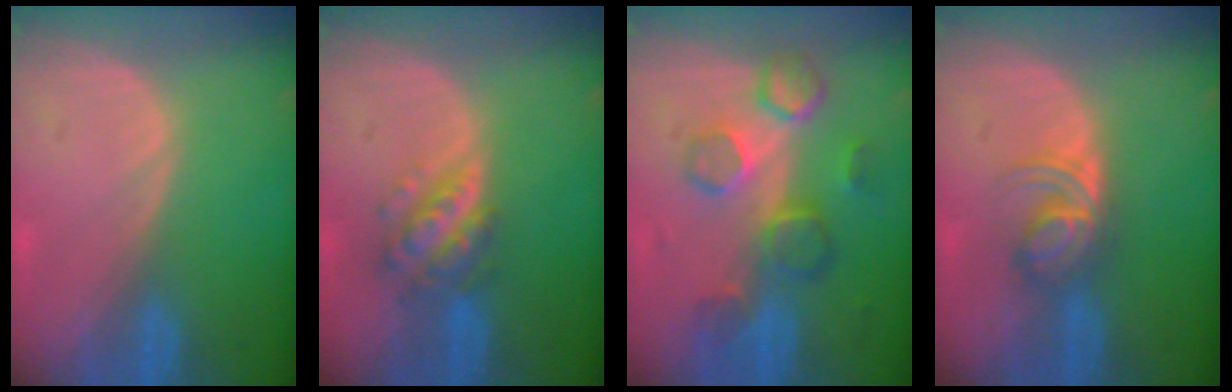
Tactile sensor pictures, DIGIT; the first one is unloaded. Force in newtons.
{"total": 5.9, "press": 5.3, "slide": 2.6}
{"total": 8.5, "press": 7.8, "slide": 3.5}
{"total": 5.9, "press": 5.0, "slide": 3.1}